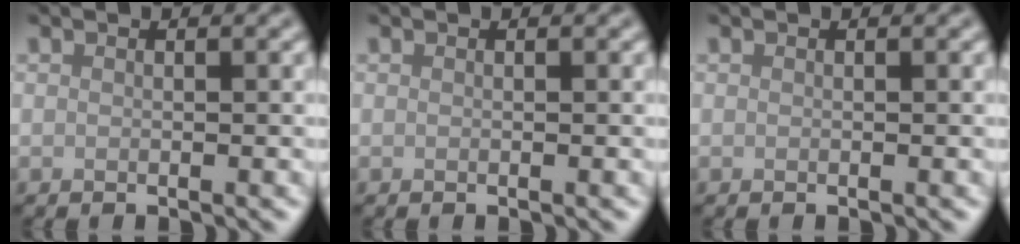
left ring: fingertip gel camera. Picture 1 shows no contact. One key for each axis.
{"total": 0.0}
{"total": 0.0}